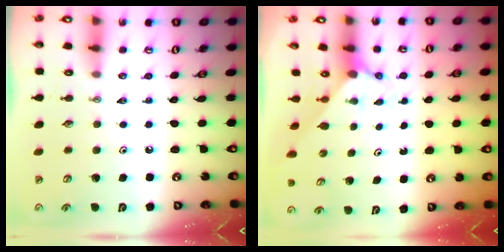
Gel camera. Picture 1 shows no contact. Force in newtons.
{"total": 2.0, "press": 2.0, "slide": 0.2}